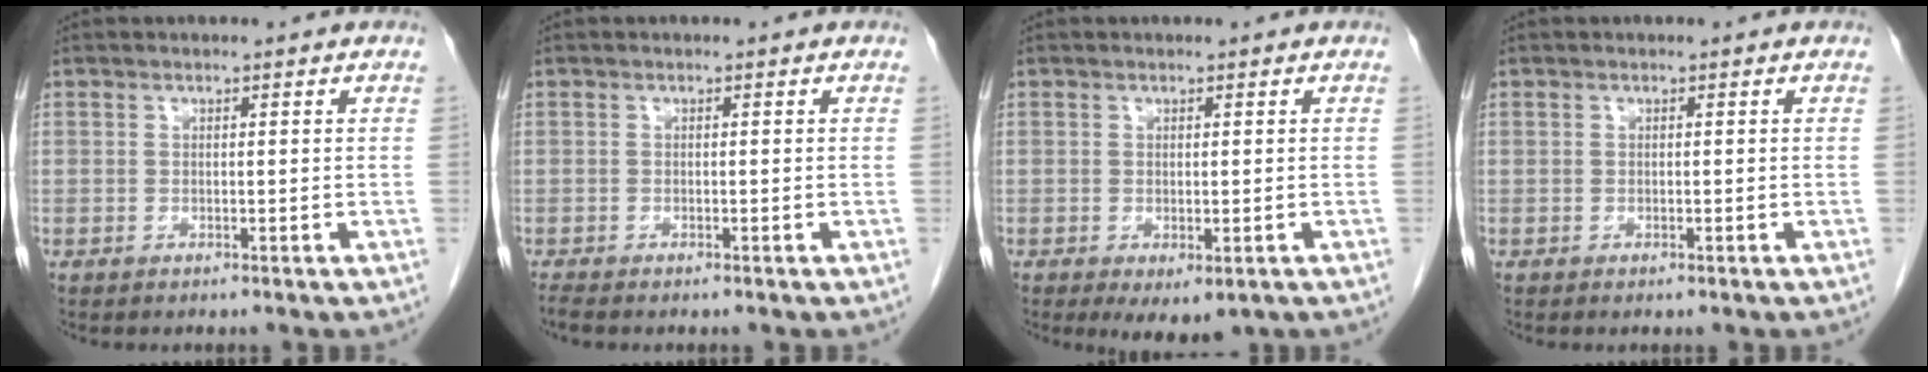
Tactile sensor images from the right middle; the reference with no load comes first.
{"total": 0.9, "force": [-0.8, 0.0, 0.4], "torque": [-0.017, -0.005, -0.015]}
{"total": 4.1, "force": [-1.9, 1.8, 3.2], "torque": [-0.044, -0.013, -0.016]}
{"total": 0.0}